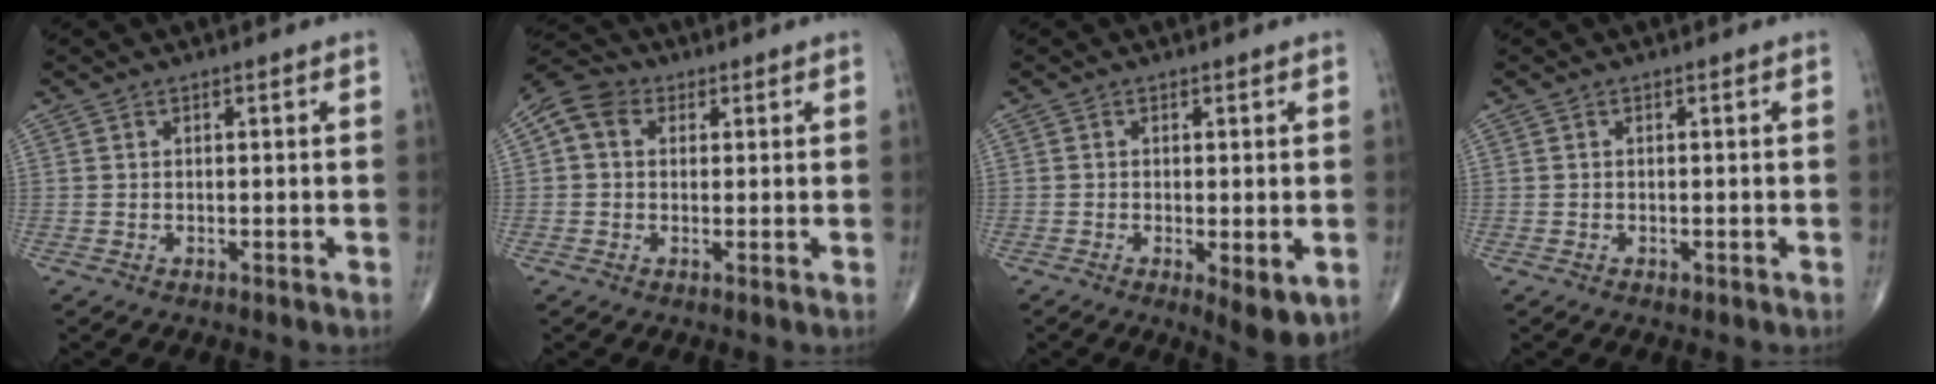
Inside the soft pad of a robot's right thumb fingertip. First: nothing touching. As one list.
[{"total": 6.4, "force": [1.6, 5.1, 3.6], "torque": [-0.061, 0.018, 0.018]}, {"total": 5.6, "force": [-1.3, 1.7, 5.1], "torque": [-0.079, -0.018, -0.017]}, {"total": 0.9, "force": [-0.4, 0.6, 0.6], "torque": [-0.008, -0.001, -0.004]}]